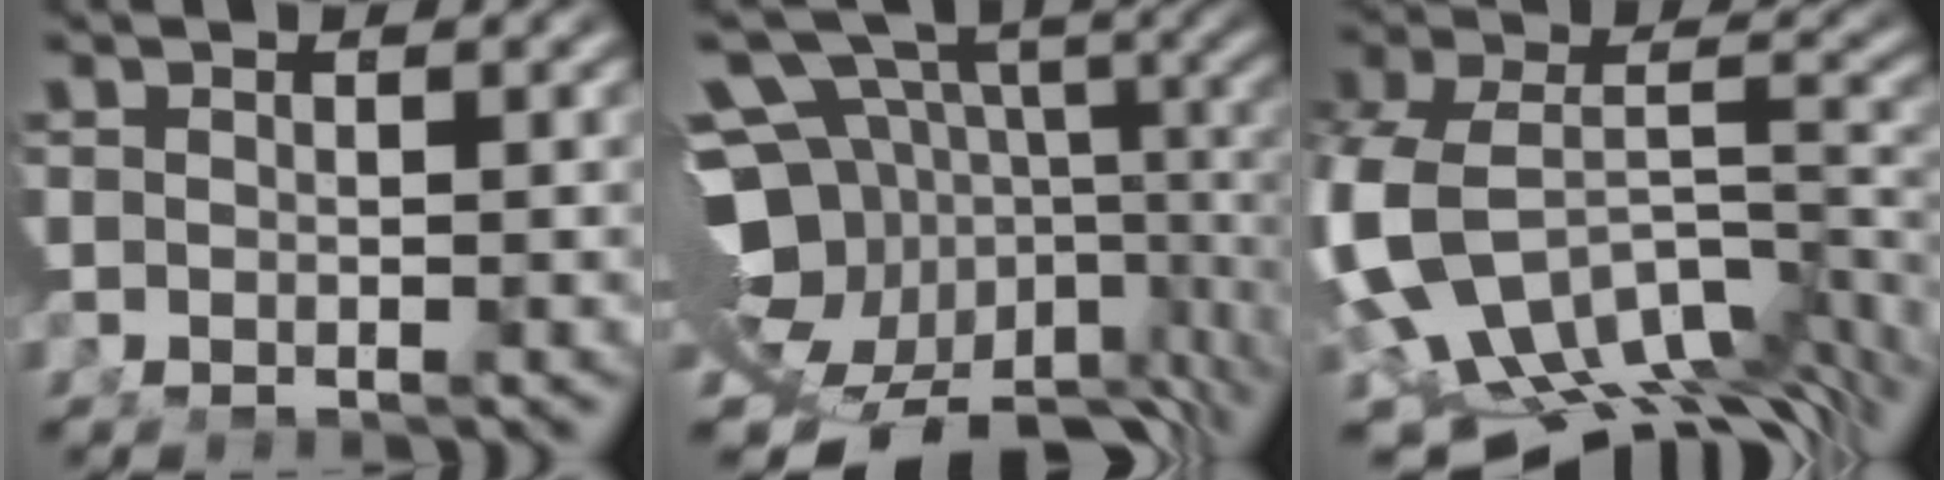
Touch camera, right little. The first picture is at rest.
{"total": 20.2, "force": [-7.5, 14.9, 11.4], "torque": [-0.189, -0.057, -0.100]}
{"total": 16.3, "force": [-7.4, 10.5, 10.0], "torque": [-0.208, -0.068, -0.096]}